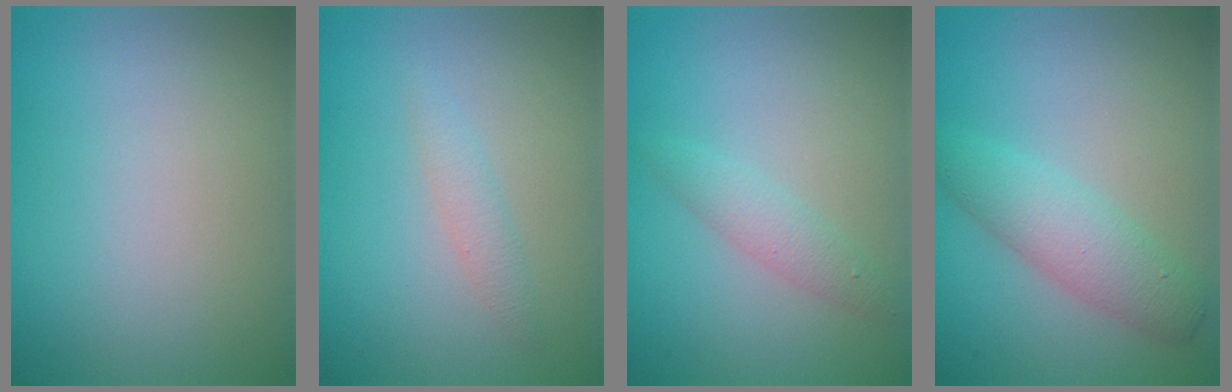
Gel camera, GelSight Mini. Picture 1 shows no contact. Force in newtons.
{"total": 1.3, "press": 1.3, "slide": 0.0}
{"total": 1.8, "press": 1.8, "slide": 0.1}
{"total": 3.7, "press": 3.7, "slide": 0.0}